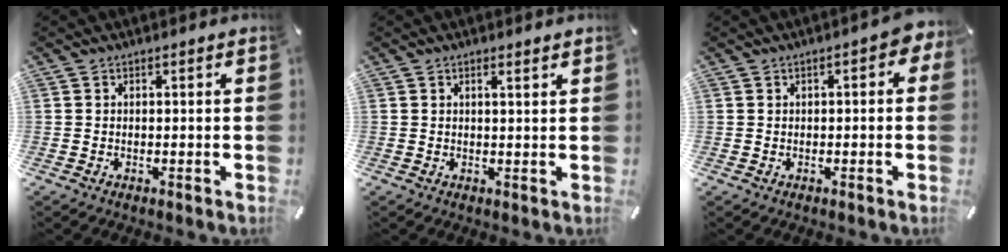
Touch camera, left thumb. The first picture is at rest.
{"total": 1.2, "force": [0.9, -0.1, 0.8], "torque": [-0.015, -0.004, 0.016]}
{"total": 3.0, "force": [-0.2, 1.6, 2.6], "torque": [-0.038, 0.006, -0.007]}